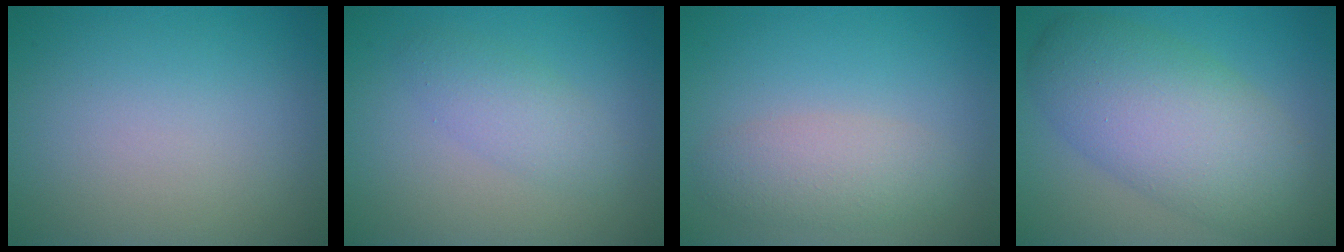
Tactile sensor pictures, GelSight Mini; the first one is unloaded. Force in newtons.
{"total": 2.3, "press": 2.3, "slide": 0.2}
{"total": 3.0, "press": 3.0, "slide": 0.2}
{"total": 8.7, "press": 8.6, "slide": 0.3}